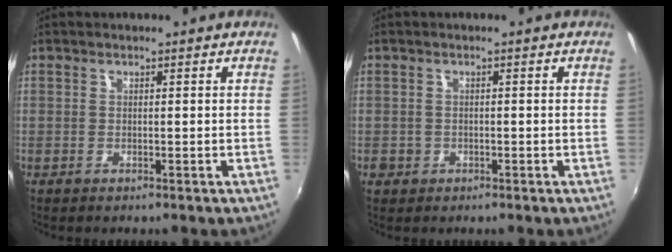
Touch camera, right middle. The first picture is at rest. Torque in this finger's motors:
{"motor_torque": [0.21, -0.21, 0.00, 0.01]}